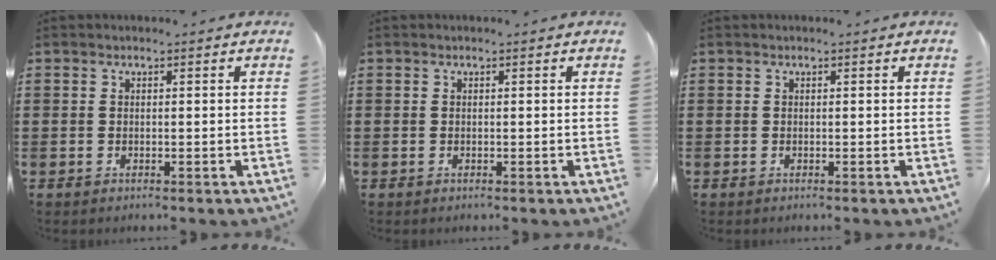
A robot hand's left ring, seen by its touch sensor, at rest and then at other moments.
{"total": 0.0}
{"total": 0.0}